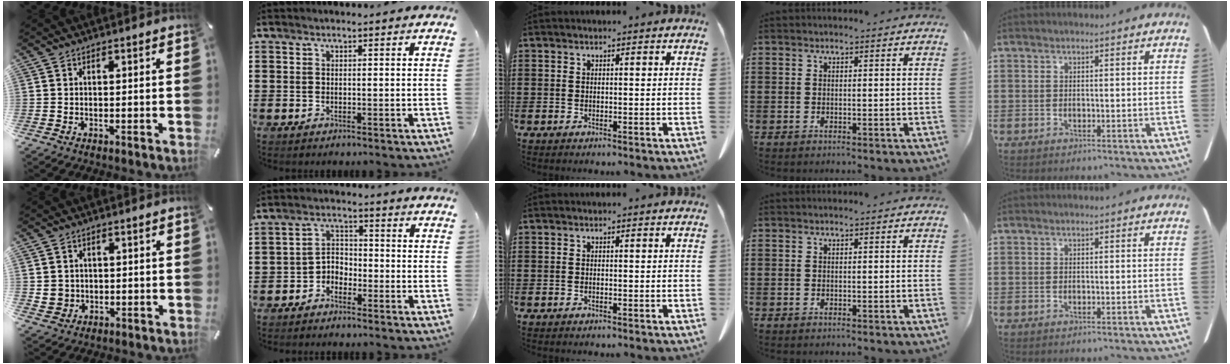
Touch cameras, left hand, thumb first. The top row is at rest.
{"thumb": {"total": 3.3, "force": [0.6, 3.2, 0.4], "torque": [-0.005, 0.002, 0.010]}, "index": {"total": 3.2, "force": [-2.9, 1.4, 0.5], "torque": [-0.017, 0.007, -0.063]}}